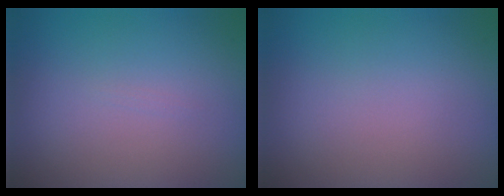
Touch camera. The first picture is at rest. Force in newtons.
{"total": 0.0}